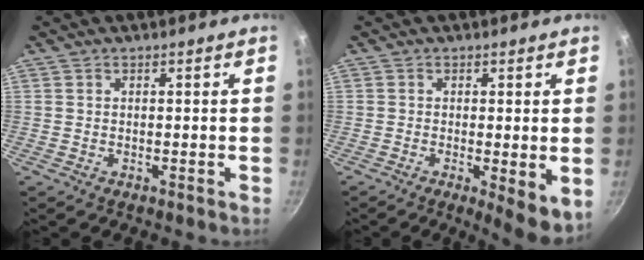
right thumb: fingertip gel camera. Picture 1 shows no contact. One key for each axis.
{"total": 6.7, "fx": -1.0, "fy": 1.9, "fz": 6.3, "tx": -0.078, "ty": -0.014, "tz": -0.010}